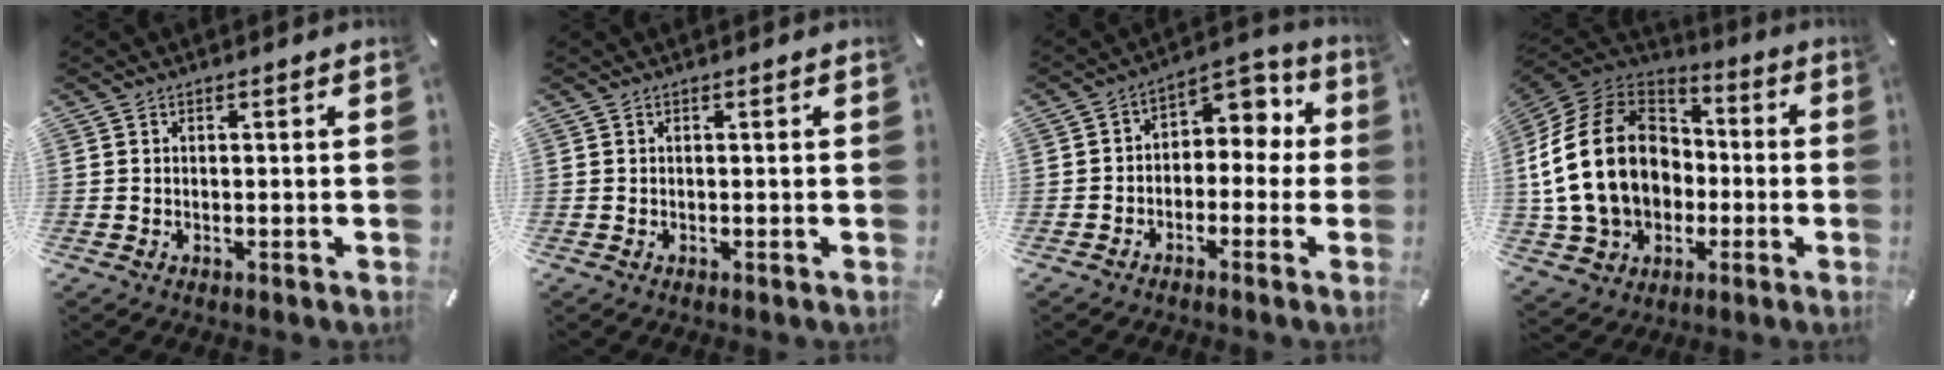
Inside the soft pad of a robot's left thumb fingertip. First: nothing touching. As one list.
[{"total": 0.0}, {"total": 5.5, "force": [0.4, 5.0, 2.4], "torque": [-0.030, -0.005, -0.001]}, {"total": 23.5, "force": [-0.9, 18.3, 14.8], "torque": [-0.315, 0.020, -0.012]}]